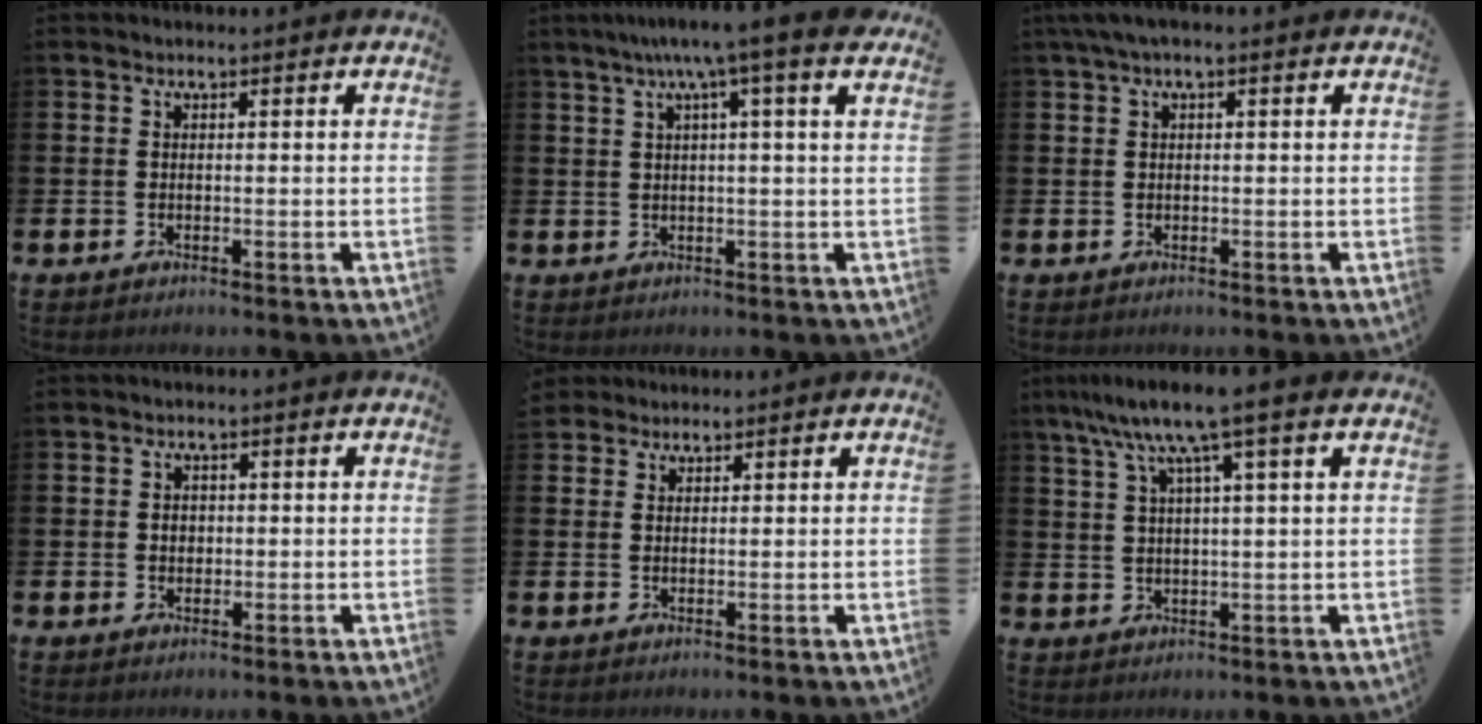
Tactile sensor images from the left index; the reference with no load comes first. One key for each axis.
{"total": 5.2, "fx": 3.4, "fy": -0.4, "fz": 3.9, "tx": -0.070, "ty": -0.014, "tz": 0.052}
{"total": 1.4, "fx": 0.4, "fy": 0.3, "fz": 1.3, "tx": -0.032, "ty": 0.007, "tz": 0.008}
{"total": 1.6, "fx": 0.3, "fy": 1.3, "fz": 0.8, "tx": 0.004, "ty": 0.001, "tz": 0.000}
{"total": 2.5, "fx": 2.2, "fy": 1.2, "fz": -0.1, "tx": 0.009, "ty": -0.005, "tz": 0.039}
{"total": 8.0, "fx": 5.6, "fy": 0.5, "fz": 5.8, "tx": -0.120, "ty": -0.014, "tz": 0.093}